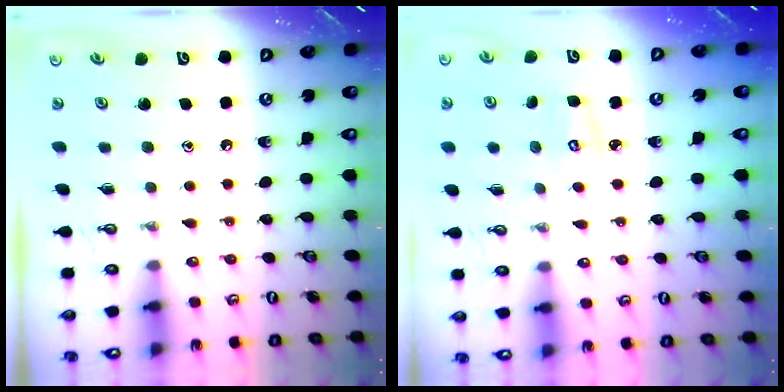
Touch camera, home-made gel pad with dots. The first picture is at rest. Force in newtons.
{"total": 3.8, "press": 3.8, "slide": 0.3}